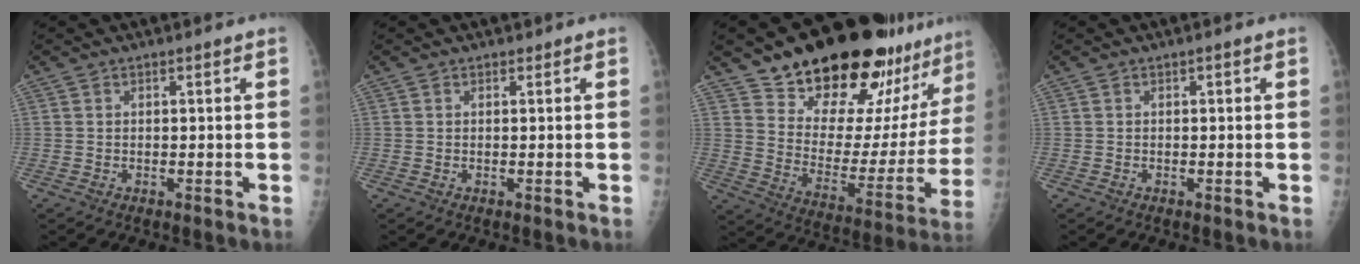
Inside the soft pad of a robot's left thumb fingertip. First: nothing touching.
{"total": 0.0}
{"total": 27.4, "force": [21.2, 10.1, 14.1], "torque": [-0.169, -0.117, 0.300]}
{"total": 0.0}